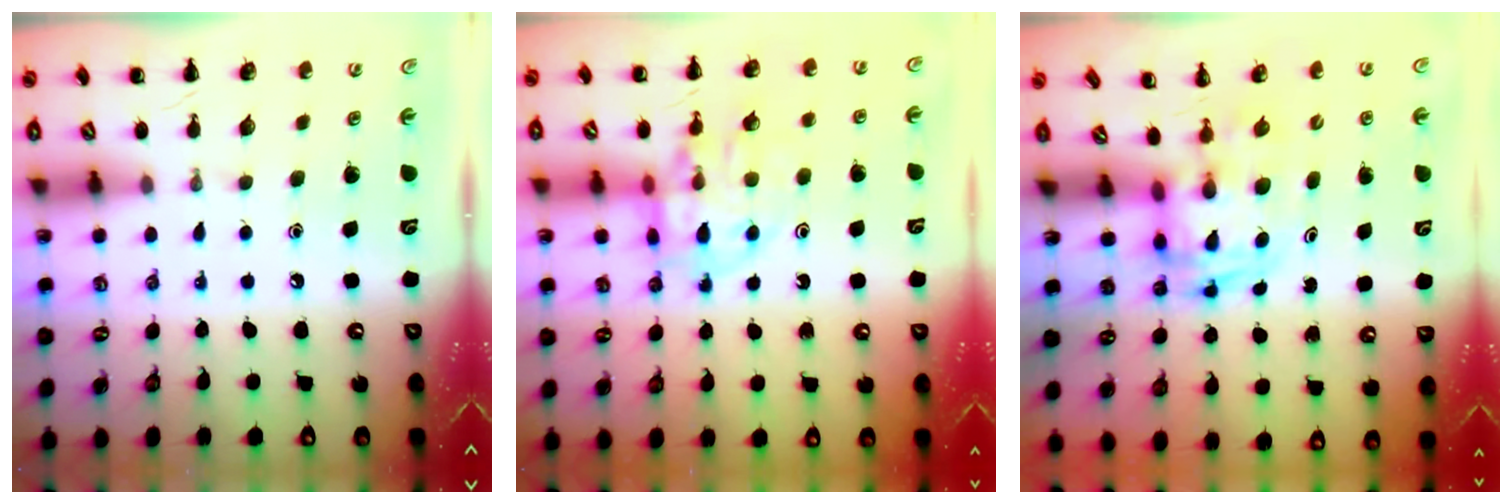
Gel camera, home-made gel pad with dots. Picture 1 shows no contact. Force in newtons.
{"total": 11.0, "press": 10.9, "slide": 1.8}
{"total": 2.8, "press": 2.8, "slide": 0.5}